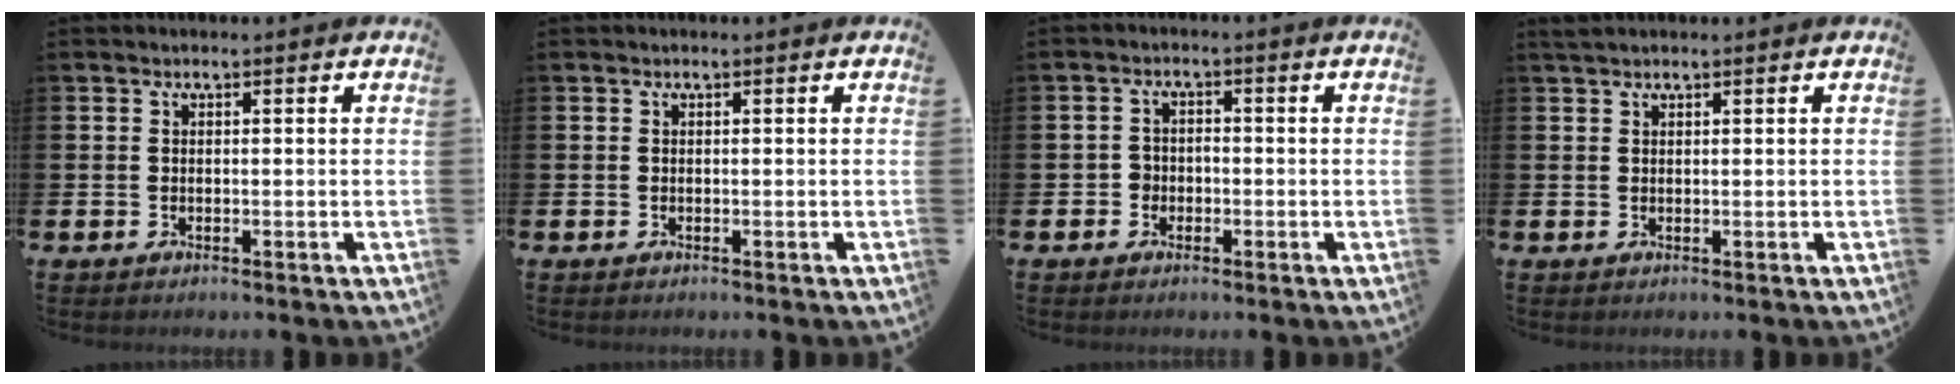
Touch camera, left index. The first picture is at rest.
{"total": 0.0}
{"total": 2.1, "force": [-1.1, 1.7, 0.3], "torque": [-0.007, 0.004, -0.027]}
{"total": 1.1, "force": [1.1, 0.2, 0.4], "torque": [-0.004, 0.001, 0.018]}